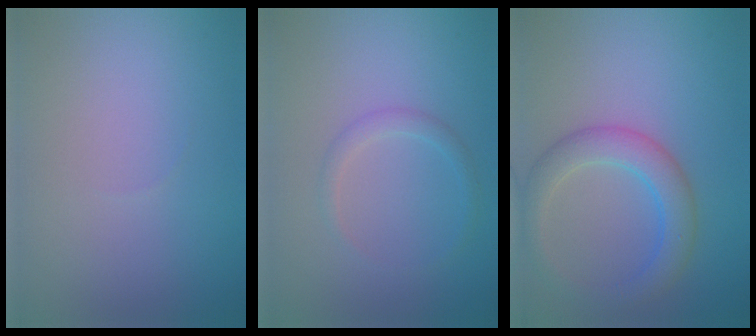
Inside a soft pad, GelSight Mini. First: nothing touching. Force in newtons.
{"total": 1.2, "press": 1.2, "slide": 0.1}
{"total": 3.9, "press": 3.9, "slide": 0.2}